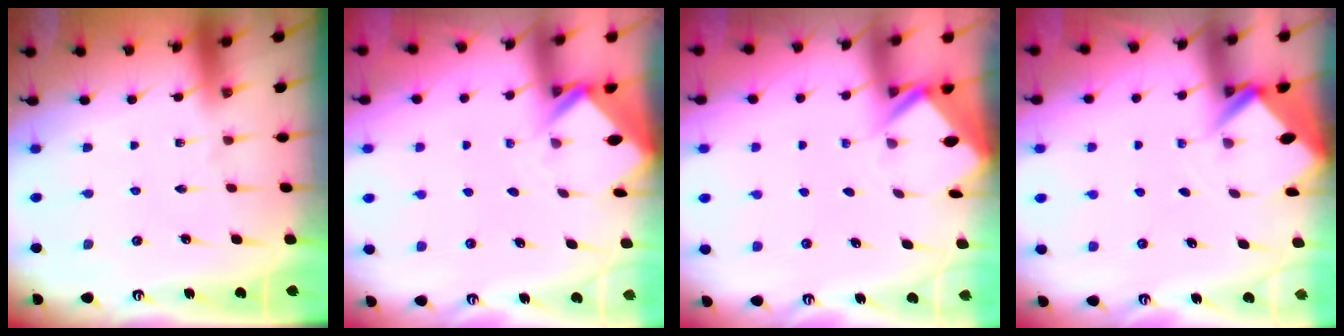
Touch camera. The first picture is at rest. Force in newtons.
{"total": 2.6, "press": 2.6, "slide": 0.1}
{"total": 2.4, "press": 2.4, "slide": 0.1}
{"total": 2.7, "press": 2.7, "slide": 0.1}